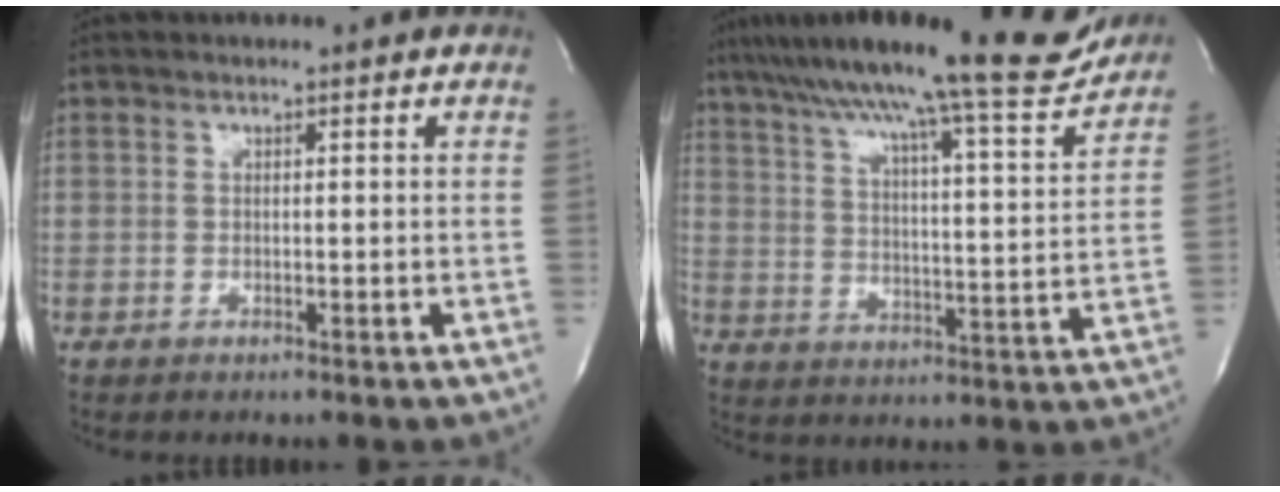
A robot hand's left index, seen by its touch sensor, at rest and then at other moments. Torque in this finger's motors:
{"motor_torque": [0.03, -0.07, 0.40, 0.21]}